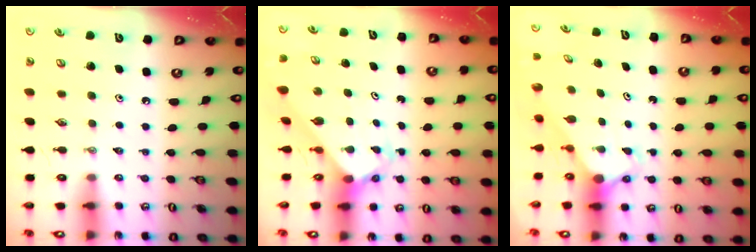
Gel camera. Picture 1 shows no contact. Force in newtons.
{"total": 2.6, "press": 2.6, "slide": 0.2}
{"total": 2.9, "press": 2.9, "slide": 0.3}